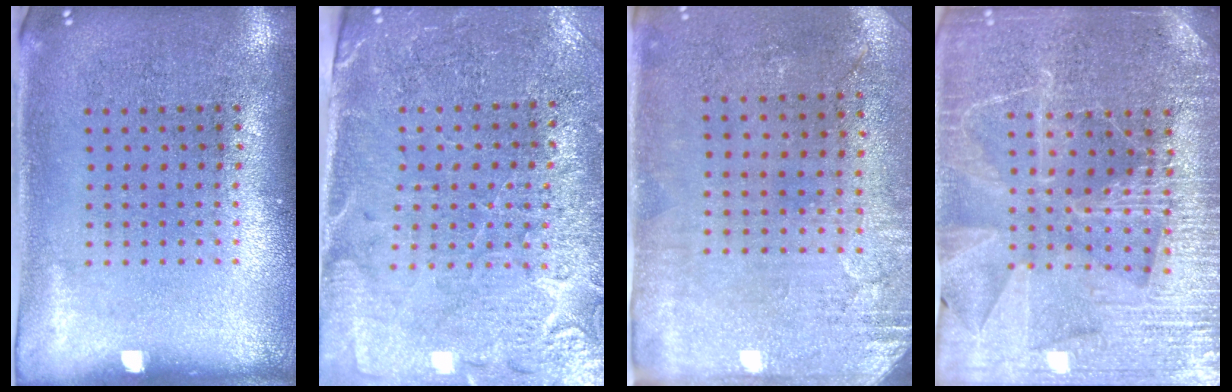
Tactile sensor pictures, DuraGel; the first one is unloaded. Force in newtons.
{"total": 3.2, "press": 3.0, "slide": 0.9}
{"total": 2.9, "press": 2.4, "slide": 1.6}
{"total": 4.2, "press": 4.0, "slide": 1.4}